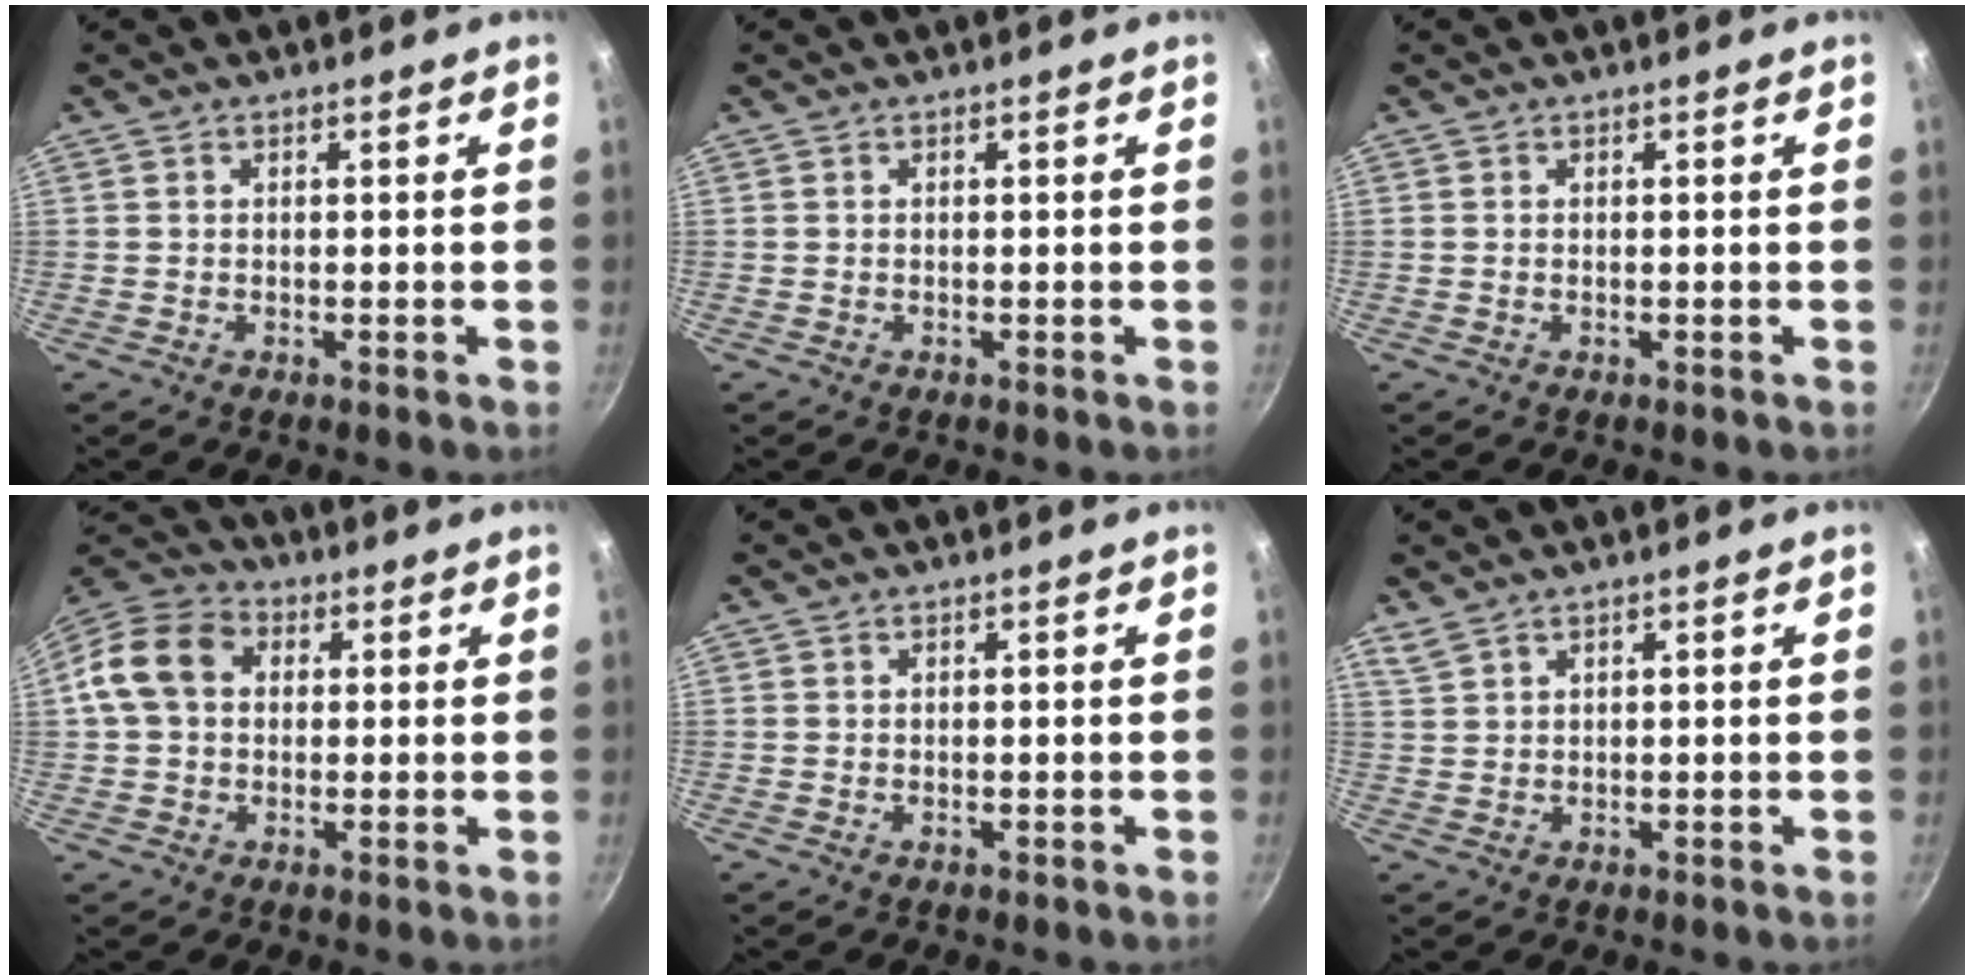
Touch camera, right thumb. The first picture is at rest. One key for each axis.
{"total": 0.0}
{"total": 0.0}
{"total": 10.8, "fx": 1.5, "fy": 8.5, "fz": 6.5, "tx": -0.097, "ty": 0.027, "tz": 0.008}
{"total": 0.0}
{"total": 2.1, "fx": 1.8, "fy": 0.5, "fz": 1.0, "tx": -0.023, "ty": -0.002, "tz": 0.045}